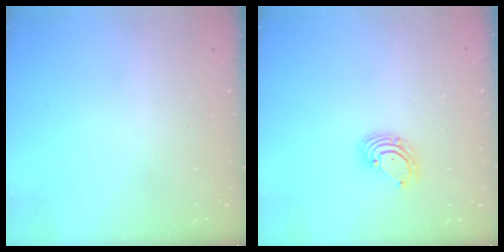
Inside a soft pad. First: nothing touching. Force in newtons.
{"total": 2.7, "press": 2.7, "slide": 0.3}